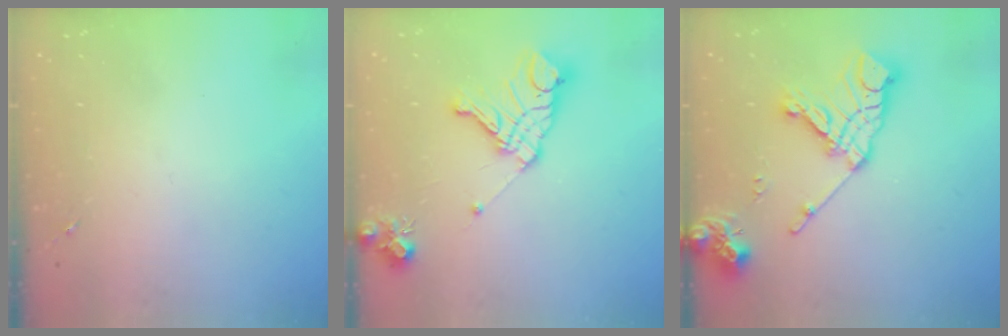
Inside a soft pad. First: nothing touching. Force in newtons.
{"total": 15.8, "press": 15.7, "slide": 1.7}
{"total": 16.5, "press": 16.4, "slide": 2.2}